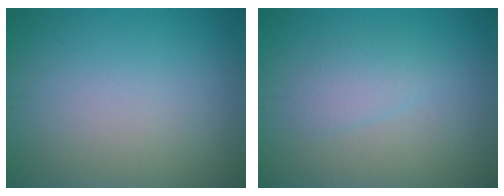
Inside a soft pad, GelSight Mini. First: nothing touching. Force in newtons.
{"total": 1.8, "press": 1.8, "slide": 0.1}